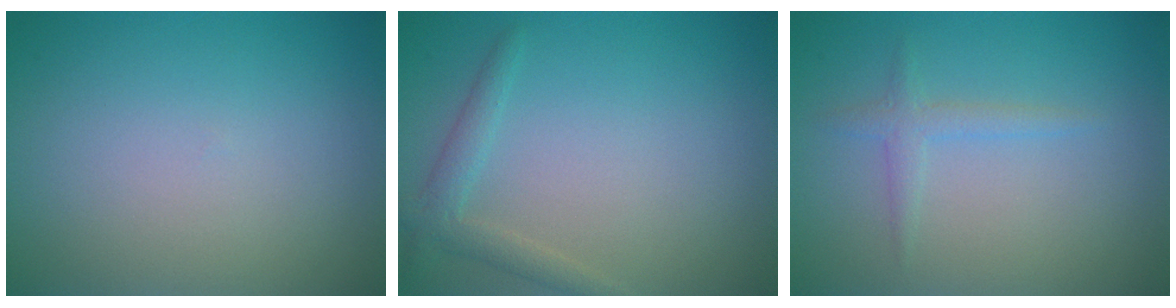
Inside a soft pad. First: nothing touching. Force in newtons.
{"total": 2.0, "press": 2.0, "slide": 0.1}
{"total": 1.5, "press": 1.4, "slide": 0.2}